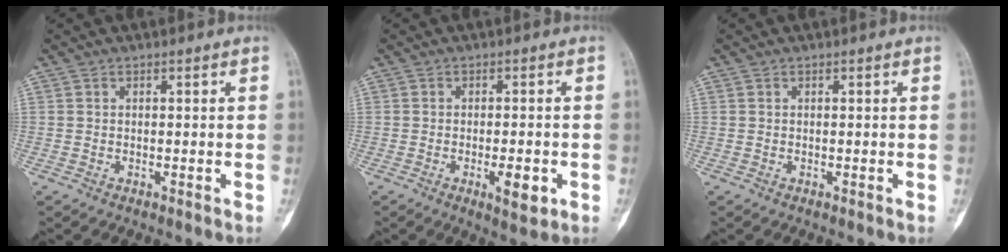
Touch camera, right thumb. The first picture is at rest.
{"total": 5.1, "force": [-1.7, 1.7, 4.5], "torque": [-0.066, -0.002, -0.017]}
{"total": 0.0}